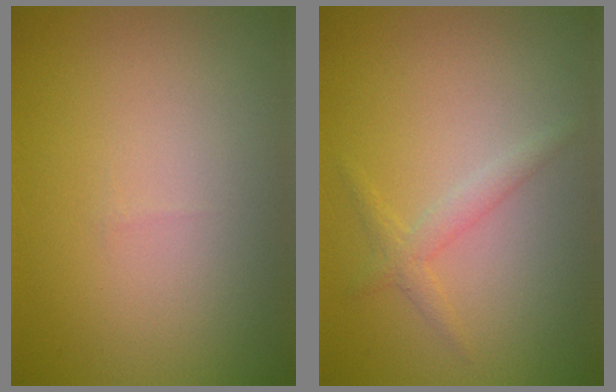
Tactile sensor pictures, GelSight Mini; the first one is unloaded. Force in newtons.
{"total": 1.7, "press": 1.7, "slide": 0.1}